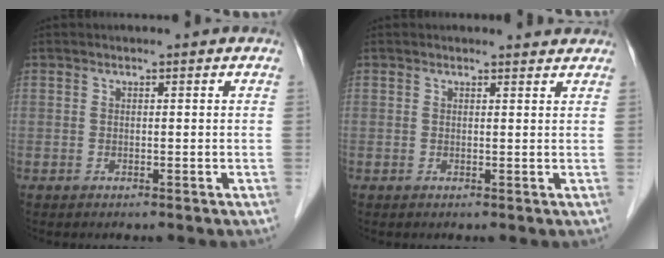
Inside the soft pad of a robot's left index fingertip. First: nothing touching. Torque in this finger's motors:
{"motor_torque": [0.41, -0.45, 0.06, -0.01]}